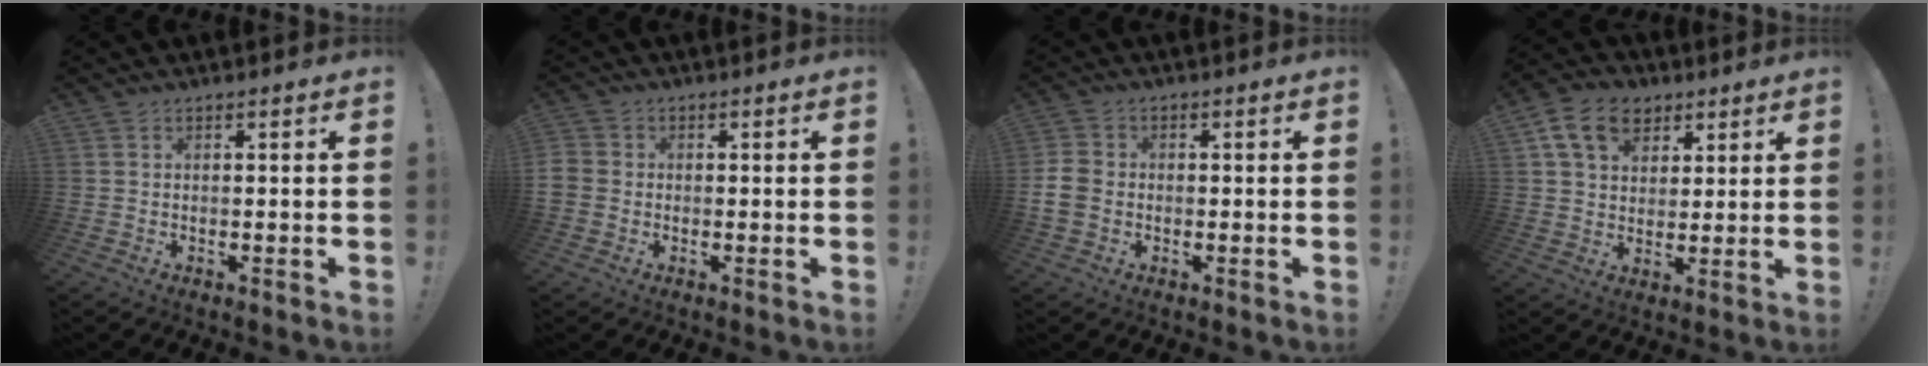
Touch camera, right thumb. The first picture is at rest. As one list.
[{"total": 3.6, "force": [-0.9, 3.3, 1.3], "torque": [-0.037, 0.008, -0.018]}, {"total": 6.5, "force": [-1.2, 5.1, 3.8], "torque": [-0.081, 0.007, -0.020]}, {"total": 12.9, "force": [6.2, 9.3, 6.4], "torque": [-0.097, -0.020, 0.120]}]